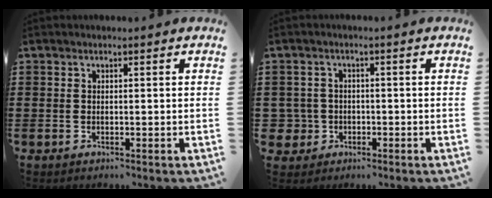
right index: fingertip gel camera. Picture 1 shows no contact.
{"total": 3.2, "force": [-1.1, 2.9, 0.5], "torque": [-0.036, -0.001, -0.030]}